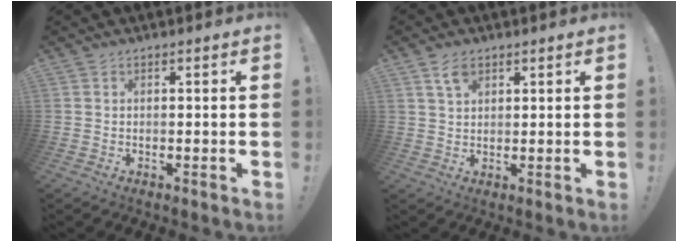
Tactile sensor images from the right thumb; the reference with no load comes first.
{"total": 4.4, "force": [2.6, 2.4, 2.7], "torque": [-0.045, -0.007, 0.048]}